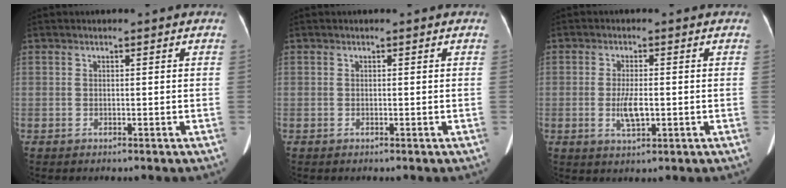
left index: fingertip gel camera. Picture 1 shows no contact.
{"total": 0.0}
{"total": 3.8, "force": [-0.6, 1.1, 3.6], "torque": [-0.076, -0.005, -0.007]}